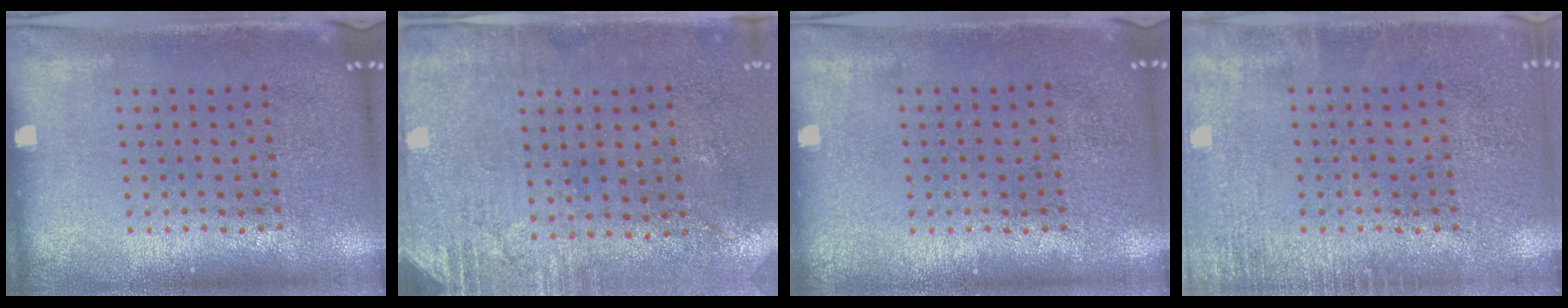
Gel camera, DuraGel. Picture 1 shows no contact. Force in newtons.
{"total": 2.8, "press": 2.3, "slide": 1.6}
{"total": 0.0}
{"total": 1.5, "press": 1.5, "slide": 0.2}